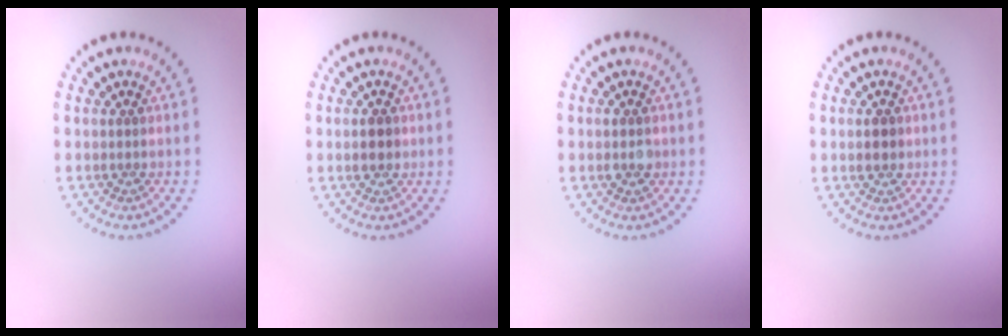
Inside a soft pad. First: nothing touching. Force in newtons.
{"total": 1.5, "press": 1.5, "slide": 0.1}
{"total": 1.9, "press": 1.9, "slide": 0.1}
{"total": 1.2, "press": 1.2, "slide": 0.1}